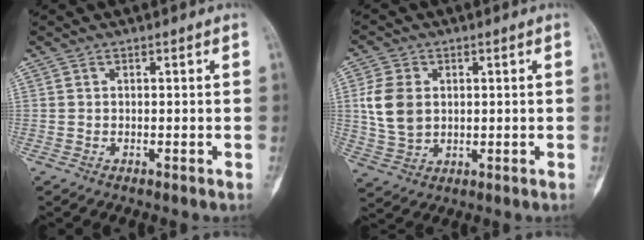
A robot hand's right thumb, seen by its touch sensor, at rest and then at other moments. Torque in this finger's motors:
{"motor_torque": [0.18, 0.17, 0.87, -0.02, 0.00]}